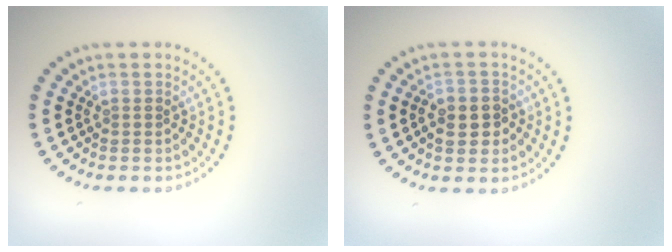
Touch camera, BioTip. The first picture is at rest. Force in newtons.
{"total": 2.8, "press": 2.7, "slide": 0.7}